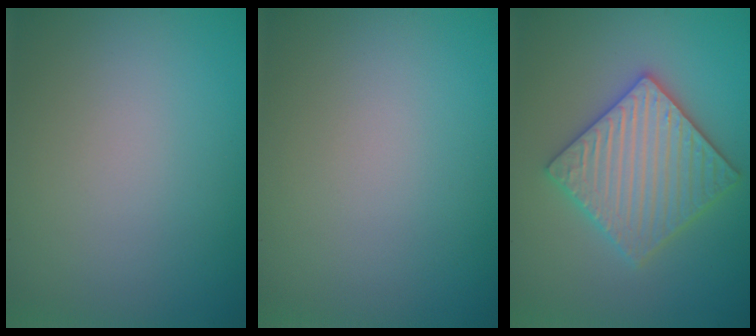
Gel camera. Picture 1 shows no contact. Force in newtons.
{"total": 0.0}
{"total": 5.9, "press": 5.8, "slide": 1.1}